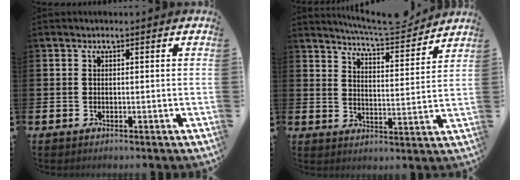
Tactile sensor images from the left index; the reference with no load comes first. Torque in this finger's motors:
{"motor_torque": [0.90, -1.23, 0.12, 0.09]}